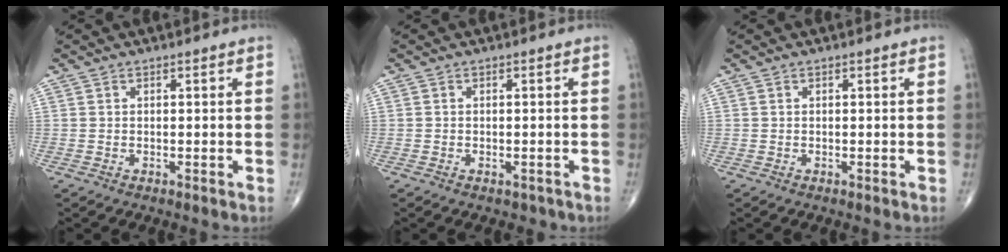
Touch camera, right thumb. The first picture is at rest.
{"total": 1.0, "force": [-0.7, 0.6, 0.4], "torque": [-0.008, 0.009, -0.005]}
{"total": 0.0}